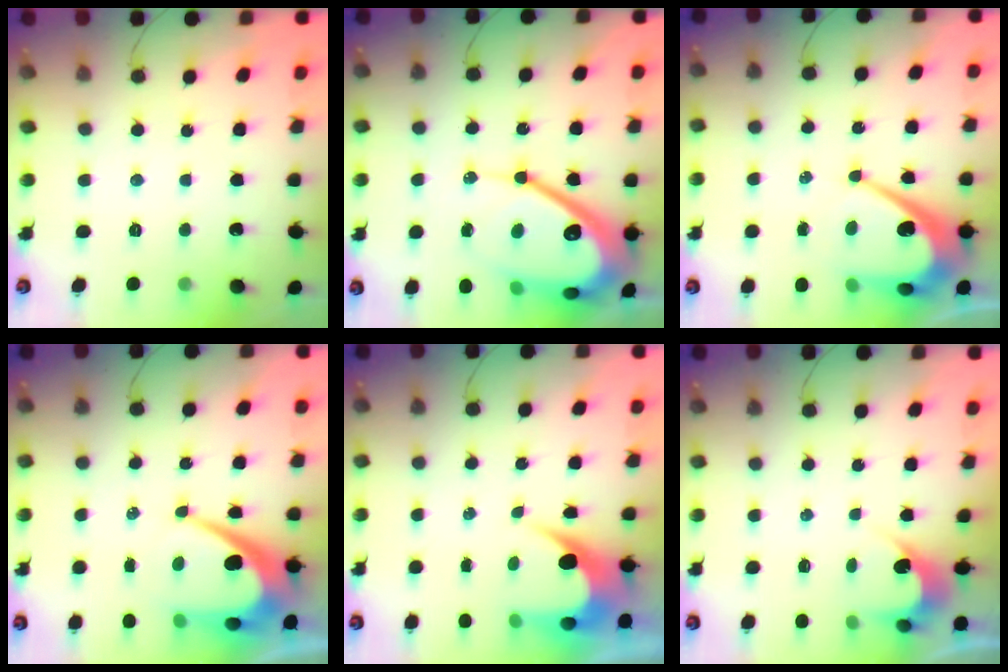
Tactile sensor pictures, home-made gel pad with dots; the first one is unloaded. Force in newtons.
{"total": 22.5, "press": 22.4, "slide": 1.8}
{"total": 11.7, "press": 11.7, "slide": 0.9}
{"total": 13.0, "press": 13.0, "slide": 0.8}
{"total": 6.8, "press": 6.8, "slide": 0.4}
{"total": 2.9, "press": 2.9, "slide": 0.1}